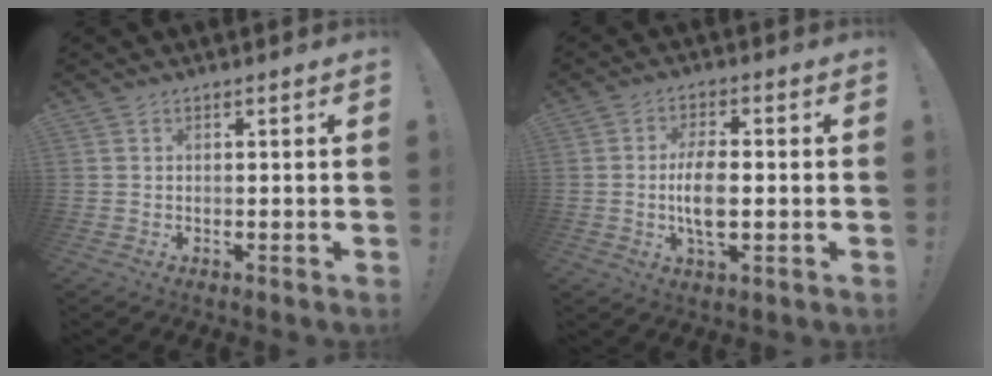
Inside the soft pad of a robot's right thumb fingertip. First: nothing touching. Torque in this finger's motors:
{"motor_torque": [1.94, 2.54, 1.26, -0.53, 0.11]}